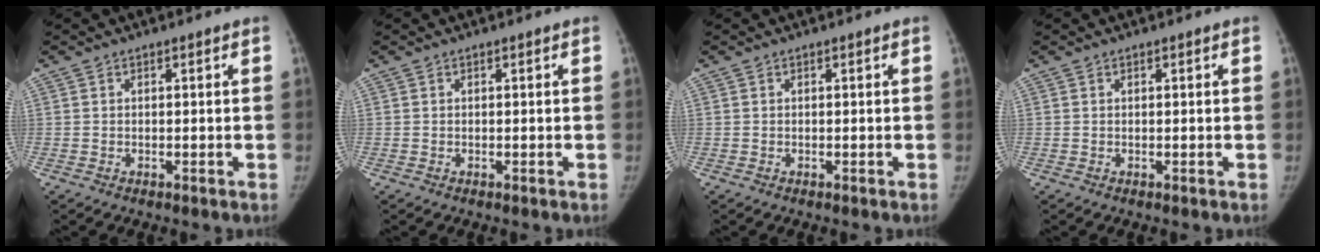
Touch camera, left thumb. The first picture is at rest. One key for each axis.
{"total": 0.0}
{"total": 0.0}
{"total": 0.0}